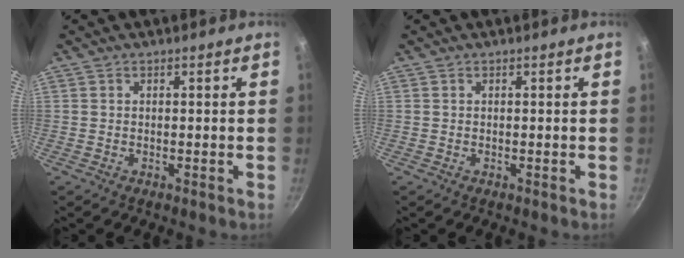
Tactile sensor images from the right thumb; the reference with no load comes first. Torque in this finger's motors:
{"motor_torque": [-0.27, -0.41, -0.01, 0.21, -0.01]}